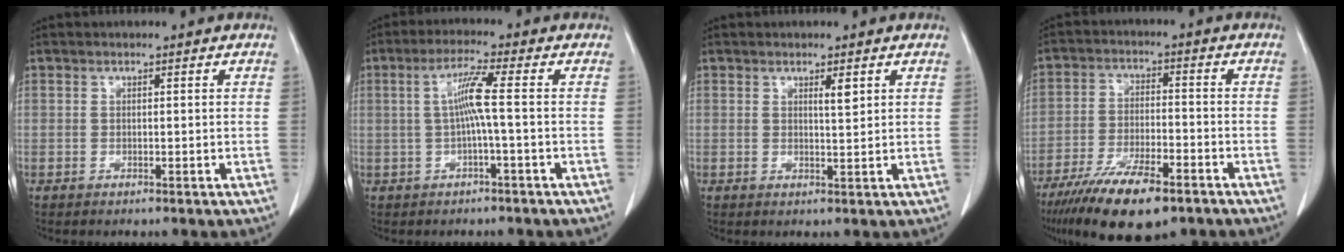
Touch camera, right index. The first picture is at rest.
{"total": 5.0, "force": [-0.1, -0.8, 4.9], "torque": [-0.097, 0.012, 0.002]}
{"total": 1.8, "force": [1.0, 0.2, 1.5], "torque": [-0.025, -0.003, 0.019]}
{"total": 13.5, "force": [-9.2, 3.5, 9.2], "torque": [-0.170, -0.025, -0.158]}